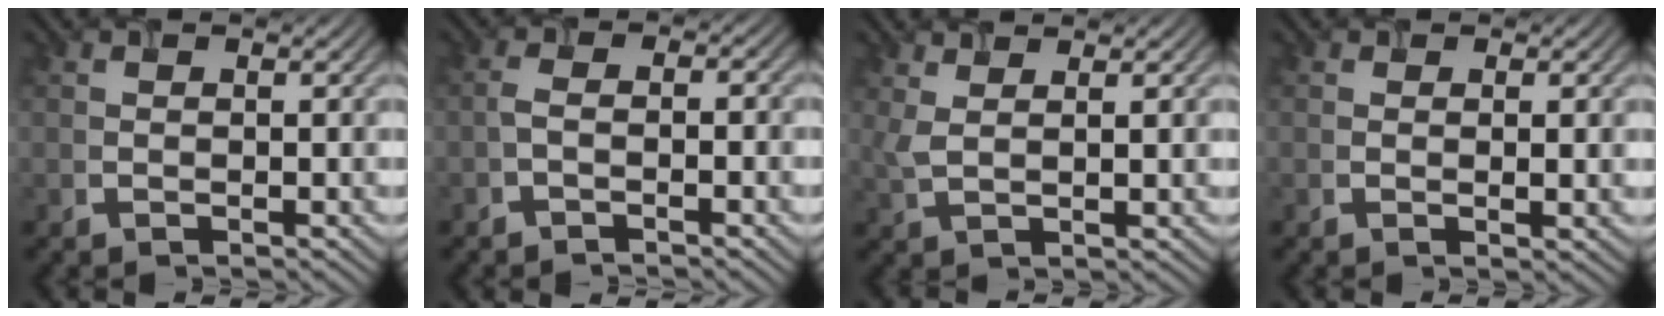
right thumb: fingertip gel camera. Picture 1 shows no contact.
{"total": 1.8, "force": [-1.5, 0.4, 0.9], "torque": [-0.024, 0.001, -0.027]}
{"total": 2.4, "force": [1.6, 0.7, 1.7], "torque": [-0.041, 0.002, 0.040]}
{"total": 0.9, "force": [0.1, 0.2, 0.8], "torque": [-0.012, -0.004, 0.009]}